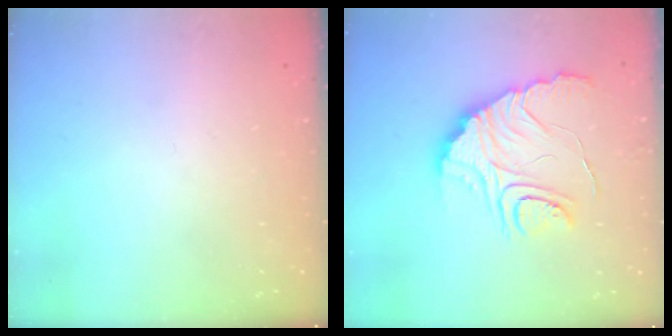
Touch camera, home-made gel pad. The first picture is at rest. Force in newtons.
{"total": 11.9, "press": 11.9, "slide": 1.1}